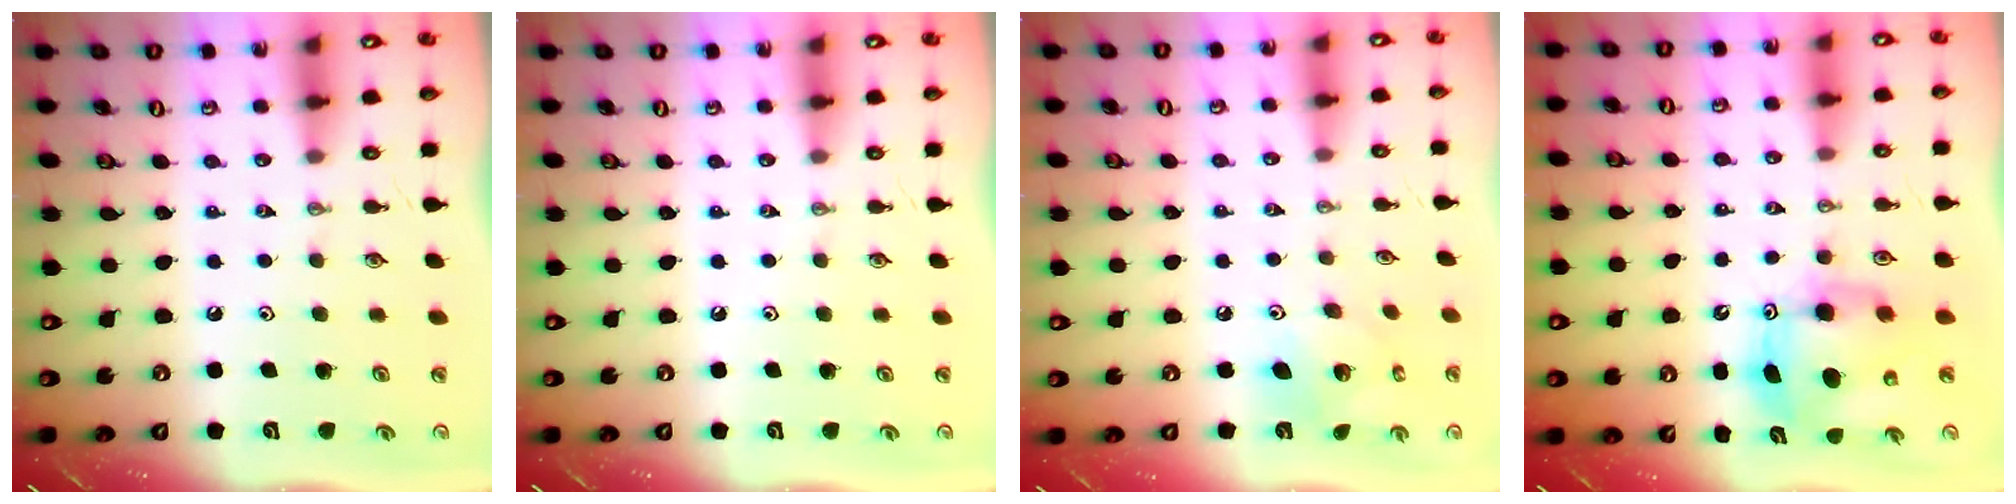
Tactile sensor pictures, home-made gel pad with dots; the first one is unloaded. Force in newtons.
{"total": 0.0}
{"total": 9.2, "press": 9.2, "slide": 0.5}
{"total": 9.8, "press": 9.8, "slide": 1.1}